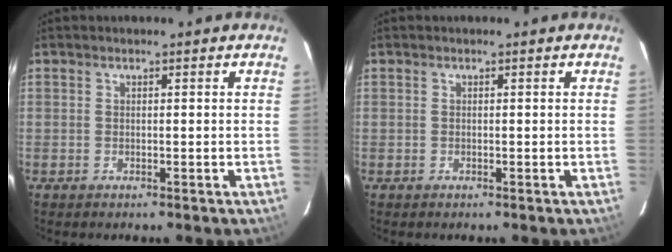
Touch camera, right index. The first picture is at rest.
{"total": 0.0}